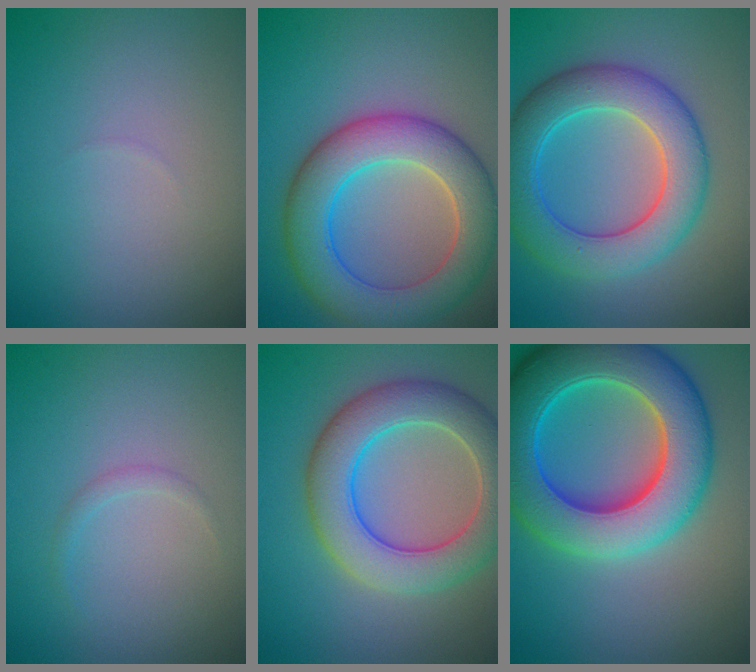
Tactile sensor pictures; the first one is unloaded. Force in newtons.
{"total": 8.6, "press": 8.5, "slide": 0.5}
{"total": 7.6, "press": 7.6, "slide": 0.2}
{"total": 0.8, "press": 0.7, "slide": 0.1}
{"total": 7.7, "press": 7.7, "slide": 0.5}
{"total": 11.7, "press": 11.7, "slide": 0.2}